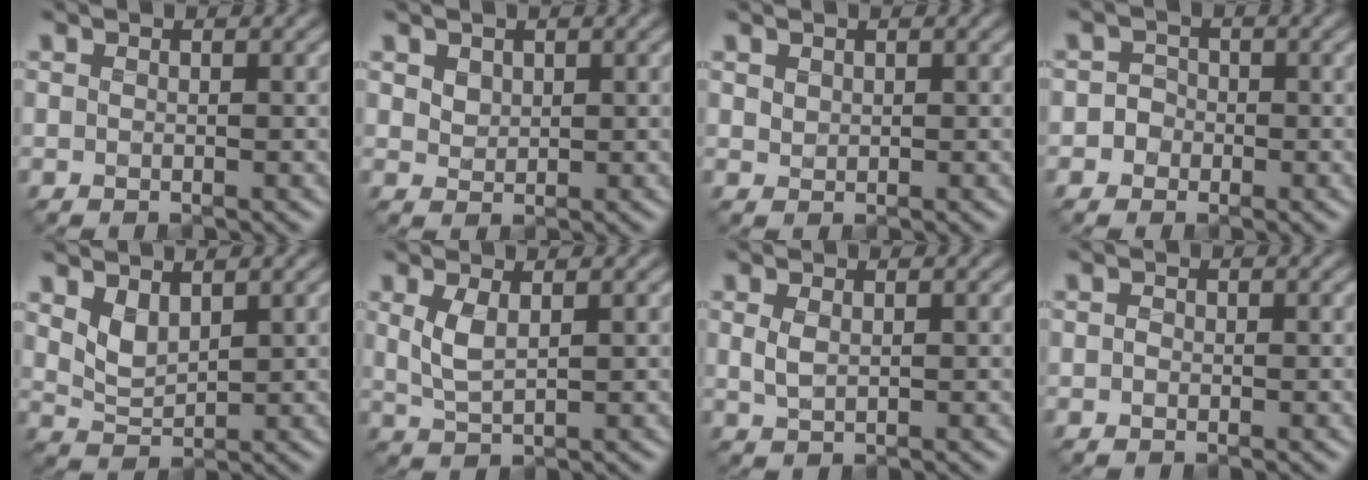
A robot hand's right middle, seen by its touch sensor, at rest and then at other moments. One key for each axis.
{"total": 1.8, "fx": 0.9, "fy": 1.3, "fz": 0.9, "tx": -0.022, "ty": -0.003, "tz": 0.022}
{"total": 0.8, "fx": 0.5, "fy": 0.6, "fz": 0.3, "tx": -0.008, "ty": -0.002, "tz": 0.009}
{"total": 2.1, "fx": -0.6, "fy": 2.0, "fz": 0.5, "tx": 0.018, "ty": 0.006, "tz": -0.025}
{"total": 2.5, "fx": 1.2, "fy": 1.3, "fz": 1.7, "tx": -0.041, "ty": -0.009, "tz": 0.026}
{"total": 2.2, "fx": 0.6, "fy": 0.8, "fz": 2.0, "tx": -0.050, "ty": -0.005, "tz": 0.015}
{"total": 1.2, "fx": 0.1, "fy": 0.6, "fz": 1.1, "tx": -0.028, "ty": -0.002, "tz": 0.006}
{"total": 0.6, "fx": -0.2, "fy": 0.5, "fz": 0.2, "tx": -0.003, "ty": -0.001, "tz": -0.011}